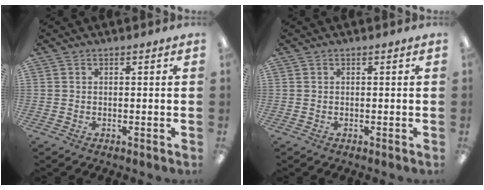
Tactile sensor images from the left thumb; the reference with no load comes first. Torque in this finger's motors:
{"motor_torque": [0.00, 0.00, 0.01, -0.01, 0.00]}